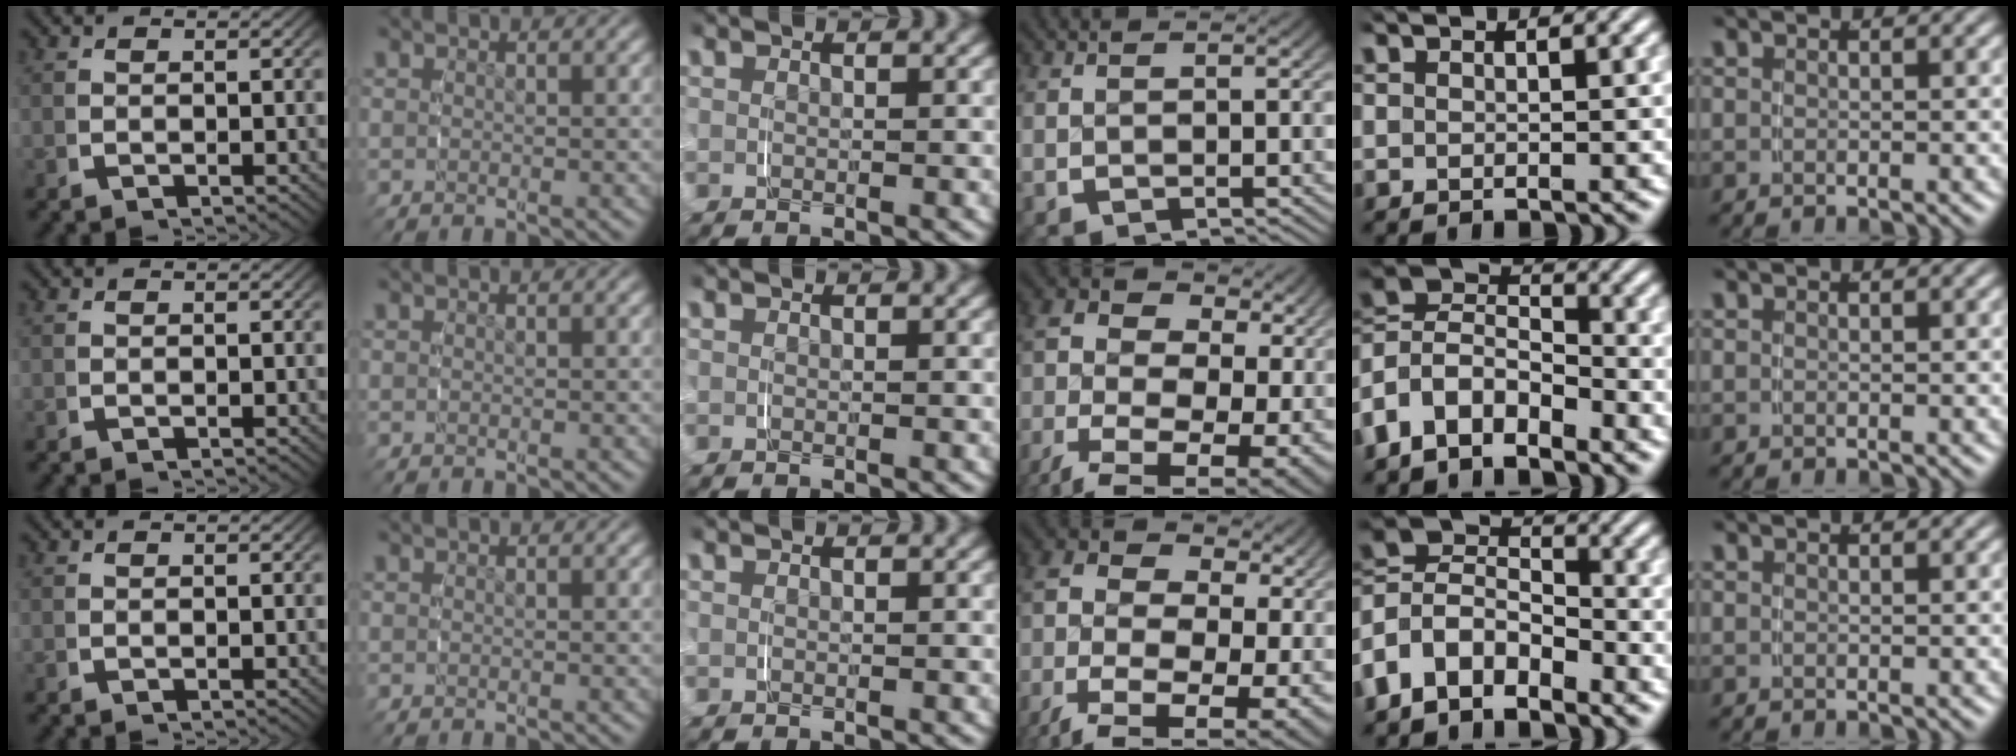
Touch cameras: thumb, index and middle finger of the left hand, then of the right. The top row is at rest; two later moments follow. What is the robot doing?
{"motion": "grasp_and_lifting", "object": "jacket"}